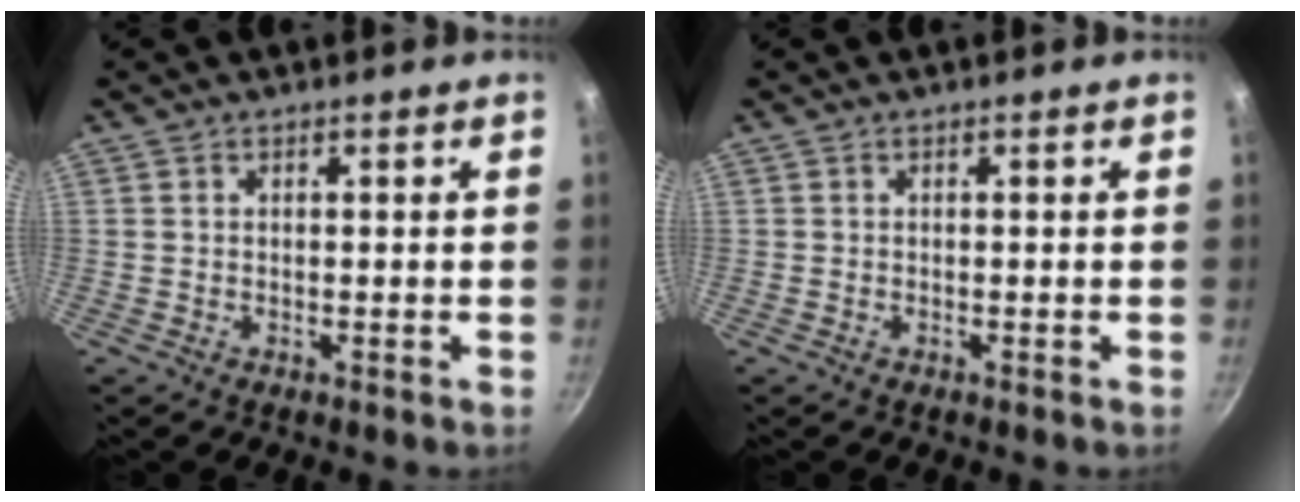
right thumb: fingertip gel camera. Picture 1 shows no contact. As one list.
[{"total": 0.0}]